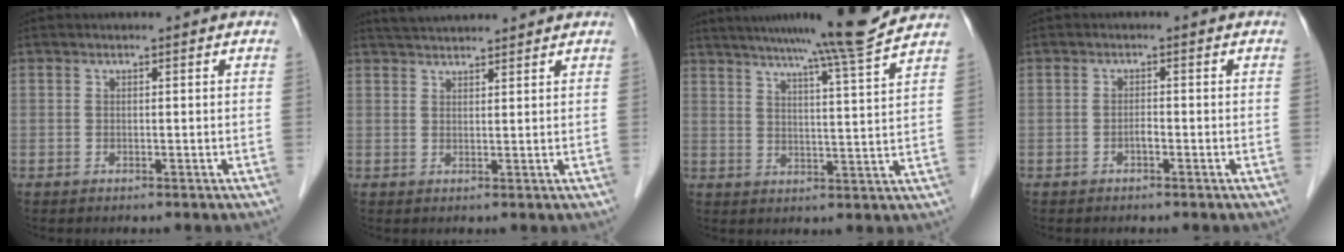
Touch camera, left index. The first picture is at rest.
{"total": 6.4, "force": [6.1, 0.5, 2.0], "torque": [-0.036, 0.037, 0.094]}
{"total": 12.6, "force": [11.0, -2.0, 6.0], "torque": [-0.099, -0.013, 0.151]}
{"total": 0.9, "force": [-0.5, 0.2, 0.7], "torque": [-0.012, 0.002, -0.010]}